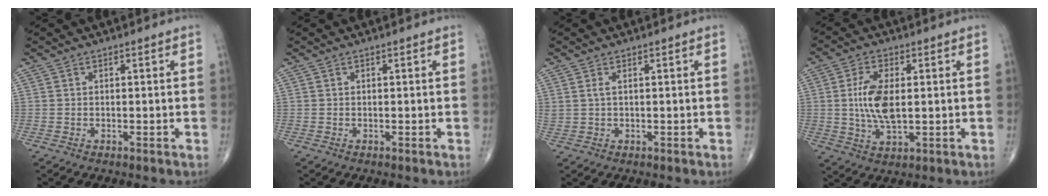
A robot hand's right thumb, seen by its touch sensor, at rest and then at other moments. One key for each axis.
{"total": 0.0}
{"total": 1.5, "fx": 0.5, "fy": 0.5, "fz": 1.3, "tx": -0.034, "ty": 0.007, "tz": 0.017}
{"total": 9.0, "fx": 0.6, "fy": 4.3, "fz": 7.9, "tx": -0.162, "ty": -0.006, "tz": 0.014}